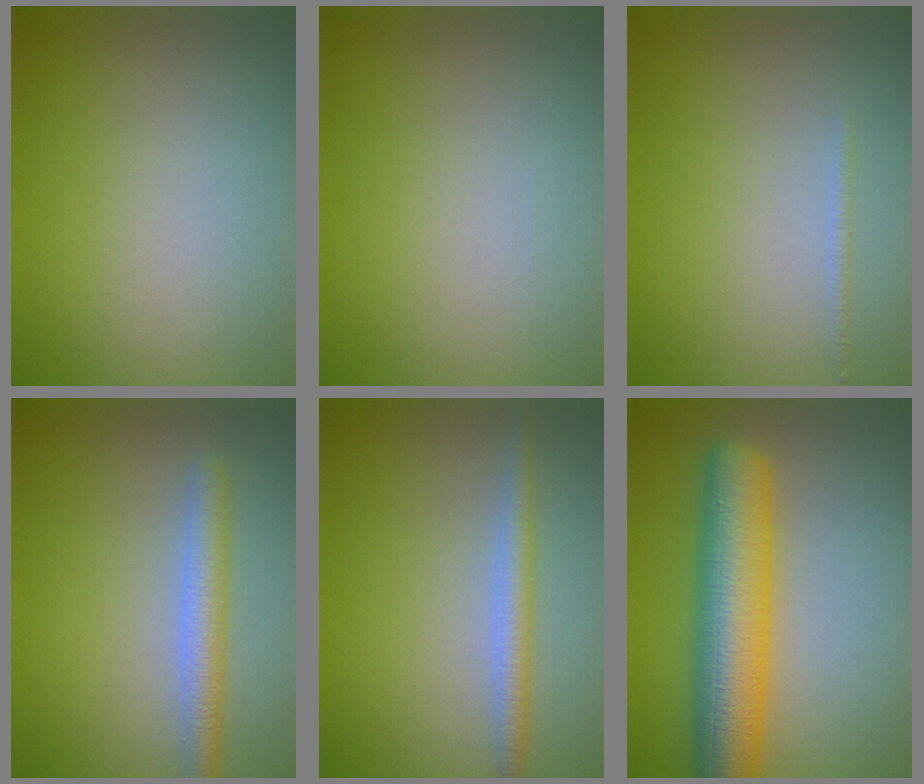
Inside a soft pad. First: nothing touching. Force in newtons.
{"total": 0.0}
{"total": 0.6, "press": 0.6, "slide": 0.0}
{"total": 3.0, "press": 3.0, "slide": 0.1}
{"total": 2.3, "press": 2.3, "slide": 0.1}
{"total": 8.7, "press": 8.7, "slide": 0.2}